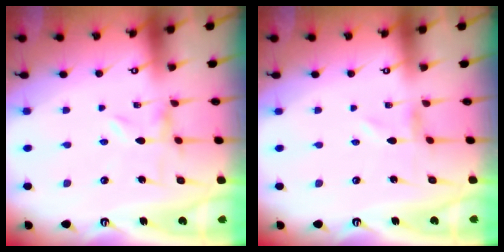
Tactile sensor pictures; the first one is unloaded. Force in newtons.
{"total": 0.0}